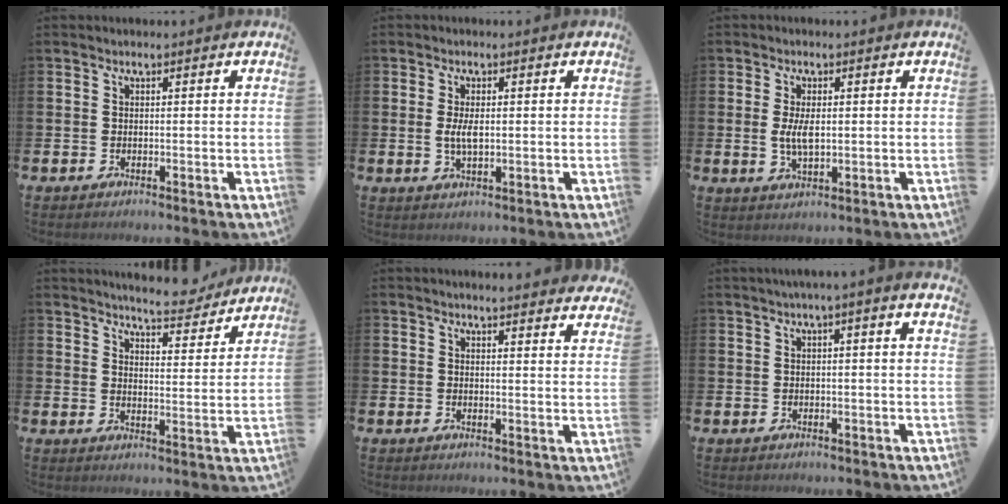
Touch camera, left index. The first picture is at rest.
{"total": 3.0, "force": [0.2, 1.3, 2.7], "torque": [-0.045, 0.001, 0.001]}
{"total": 3.8, "force": [0.4, 1.7, 3.4], "torque": [-0.059, 0.001, 0.004]}
{"total": 6.2, "force": [6.0, 0.7, 1.0], "torque": [-0.027, -0.040, 0.106]}
{"total": 3.0, "force": [3.0, -0.1, 0.0], "torque": [0.002, -0.016, 0.053]}
{"total": 1.2, "force": [0.6, -0.4, 1.0], "torque": [-0.022, 0.001, 0.010]}